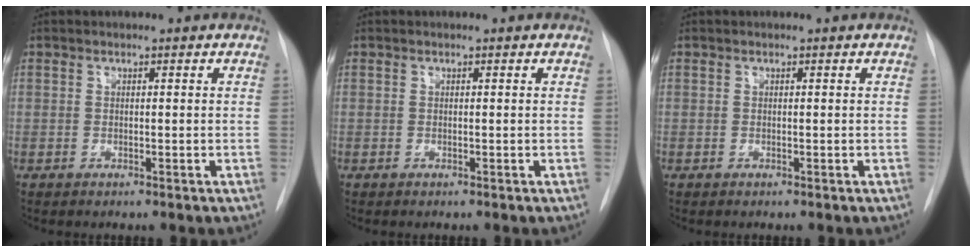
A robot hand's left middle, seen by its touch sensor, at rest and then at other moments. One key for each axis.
{"total": 0.0}
{"total": 0.0}